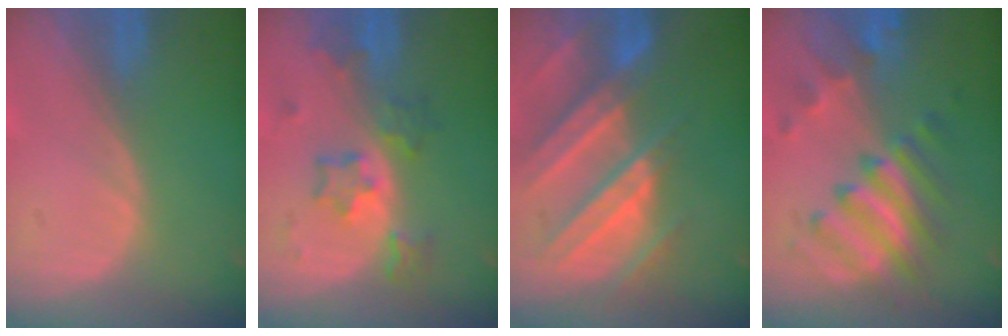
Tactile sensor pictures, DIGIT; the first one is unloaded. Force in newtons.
{"total": 6.1, "press": 5.9, "slide": 1.6}
{"total": 11.1, "press": 9.9, "slide": 5.1}
{"total": 8.4, "press": 8.4, "slide": 0.3}